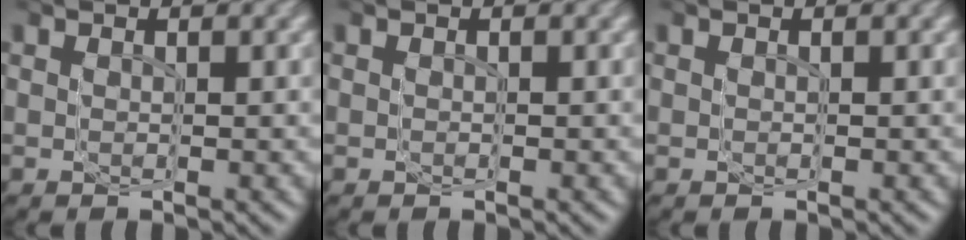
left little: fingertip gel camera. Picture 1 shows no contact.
{"total": 0.0}
{"total": 0.0}